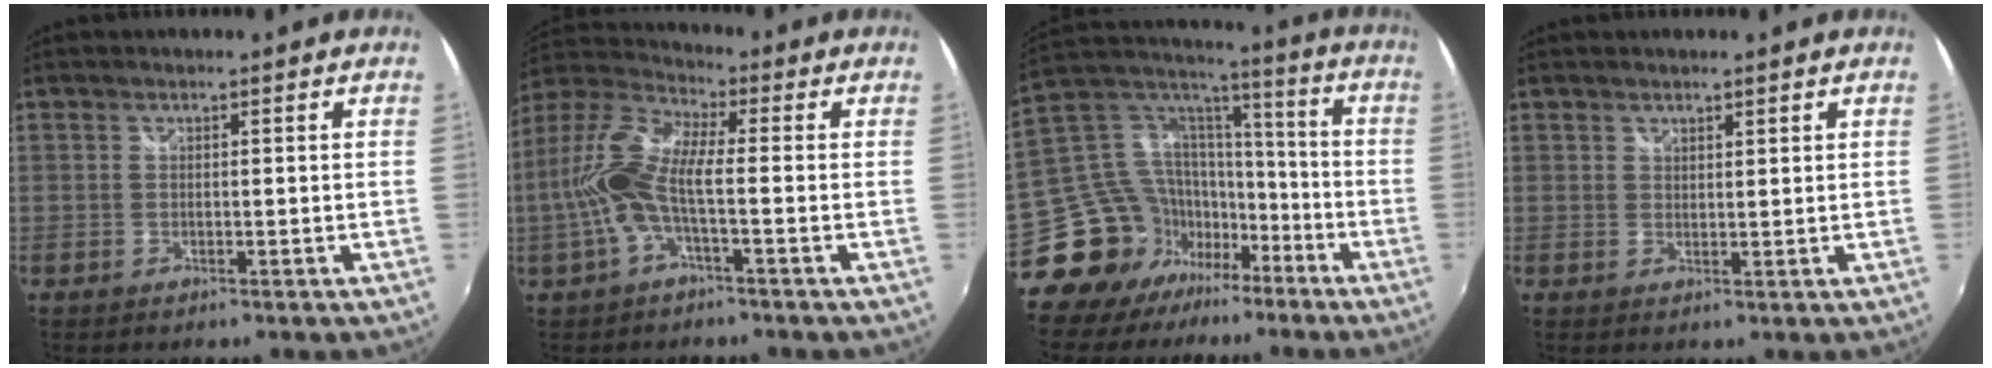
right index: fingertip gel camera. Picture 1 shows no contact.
{"total": 10.9, "force": [-1.6, 2.9, 10.4], "torque": [-0.222, 0.010, -0.031]}
{"total": 19.5, "force": [-13.3, 13.0, 6.0], "torque": [-0.147, 0.053, -0.220]}
{"total": 1.3, "force": [1.2, 0.6, 0.2], "torque": [0.000, 0.001, 0.020]}